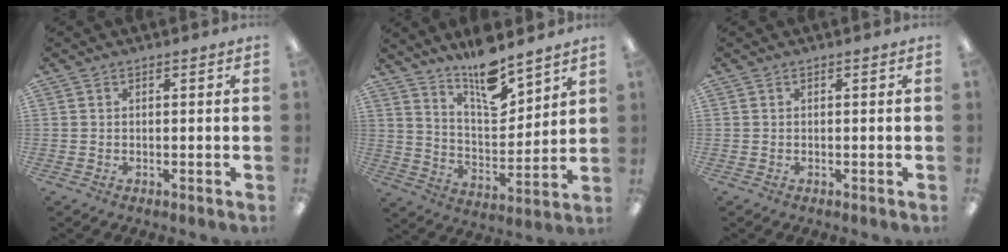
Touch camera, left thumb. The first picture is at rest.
{"total": 13.7, "force": [10.9, 4.4, 7.2], "torque": [-0.114, -0.073, 0.189]}
{"total": 0.0}